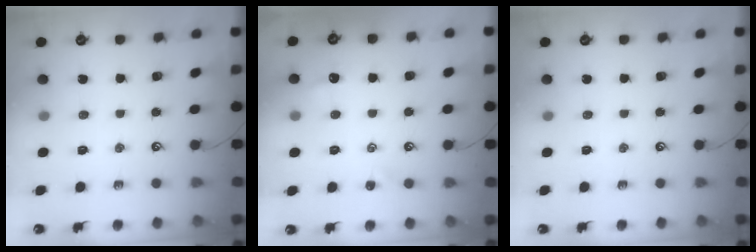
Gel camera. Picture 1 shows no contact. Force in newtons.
{"total": 1.6, "press": 1.5, "slide": 0.6}
{"total": 0.0}